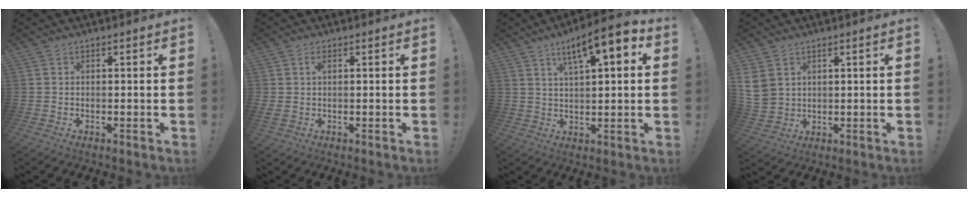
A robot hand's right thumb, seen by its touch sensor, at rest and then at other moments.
{"total": 2.0, "force": [0.6, 0.6, 1.8], "torque": [-0.033, 0.000, 0.008]}
{"total": 10.1, "force": [4.9, 2.1, 8.6], "torque": [-0.137, -0.024, 0.078]}
{"total": 6.7, "force": [2.9, 4.9, 3.6], "torque": [-0.085, -0.008, 0.059]}